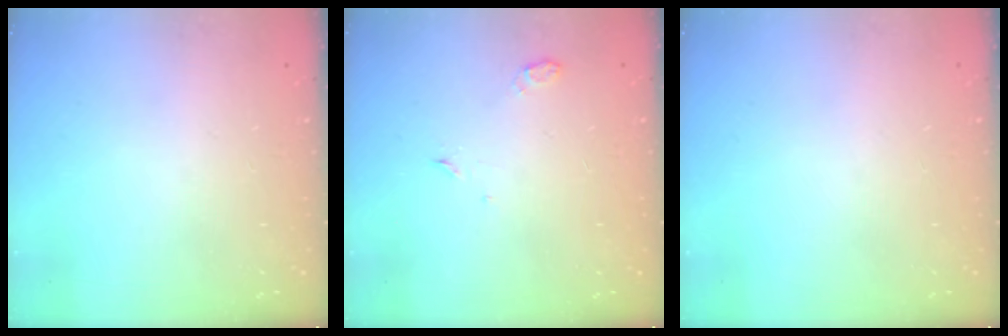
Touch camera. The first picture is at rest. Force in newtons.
{"total": 3.3, "press": 3.3, "slide": 0.6}
{"total": 0.0}